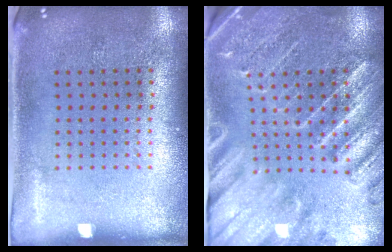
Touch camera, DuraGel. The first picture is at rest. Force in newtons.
{"total": 3.2, "press": 3.0, "slide": 1.1}